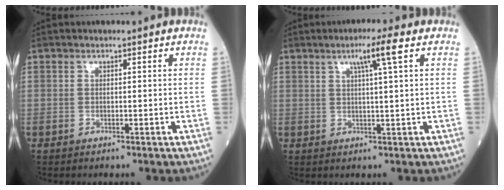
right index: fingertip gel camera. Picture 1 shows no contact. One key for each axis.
{"total": 5.3, "fx": 2.5, "fy": -0.4, "fz": 4.7, "tx": -0.084, "ty": 0.003, "tz": 0.043}